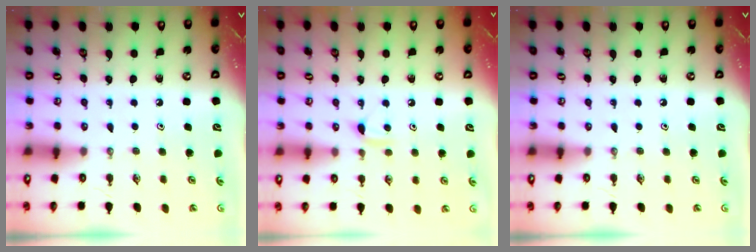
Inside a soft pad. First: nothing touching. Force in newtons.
{"total": 4.3, "press": 4.2, "slide": 0.7}
{"total": 0.0}